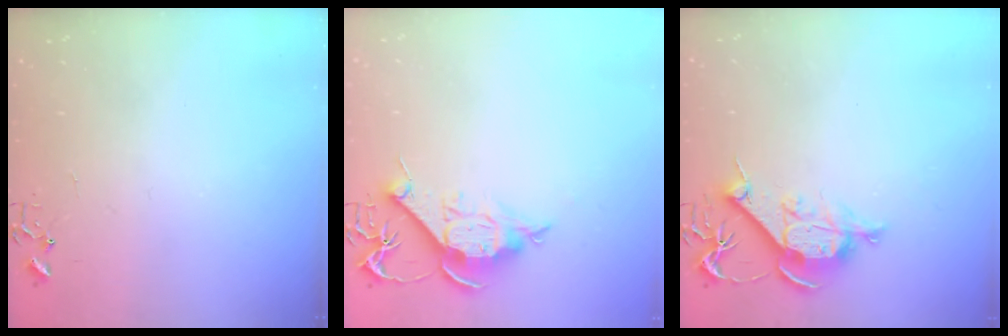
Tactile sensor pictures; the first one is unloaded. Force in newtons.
{"total": 10.6, "press": 10.6, "slide": 0.4}
{"total": 9.9, "press": 9.9, "slide": 0.6}